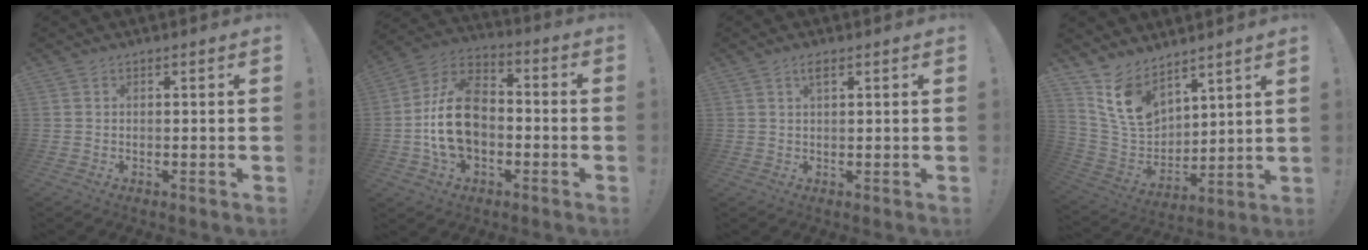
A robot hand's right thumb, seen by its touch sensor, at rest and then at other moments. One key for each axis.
{"total": 17.4, "fx": -2.8, "fy": 12.2, "fz": 12.1, "tx": -0.219, "ty": 0.032, "tz": -0.044}
{"total": 2.2, "fx": 1.2, "fy": 0.5, "fz": 1.7, "tx": -0.025, "ty": -0.002, "tz": 0.018}
{"total": 13.7, "fx": 9.3, "fy": 8.4, "fz": 5.7, "tx": -0.116, "ty": -0.058, "tz": 0.186}